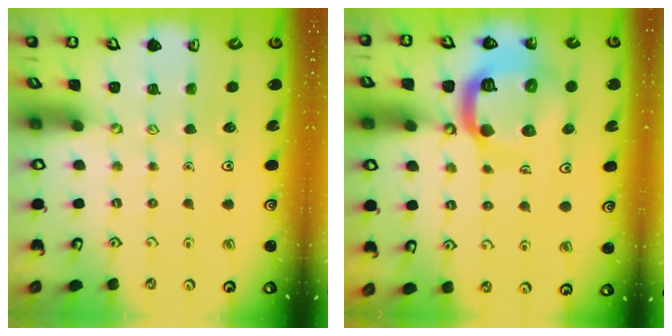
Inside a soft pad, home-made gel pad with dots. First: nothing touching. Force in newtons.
{"total": 19.0, "press": 18.9, "slide": 2.2}